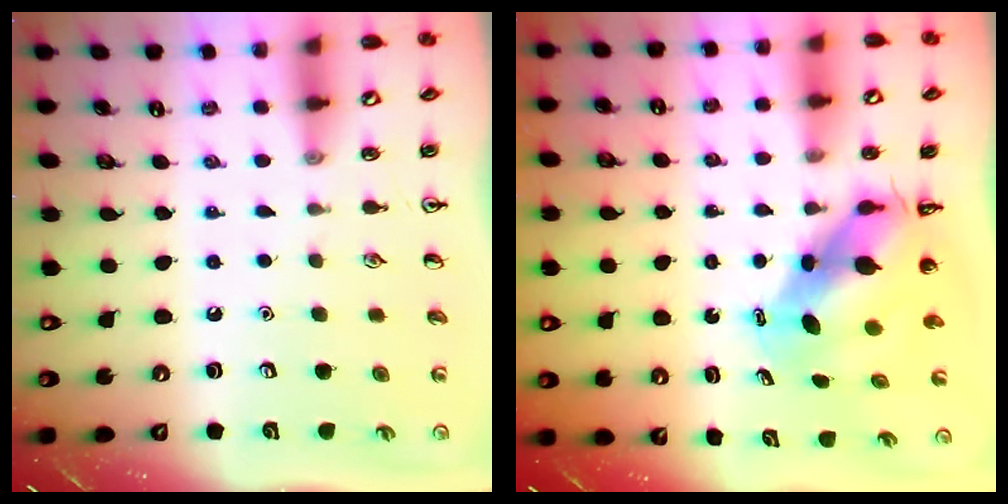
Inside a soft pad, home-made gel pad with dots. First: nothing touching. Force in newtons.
{"total": 6.4, "press": 6.2, "slide": 1.8}